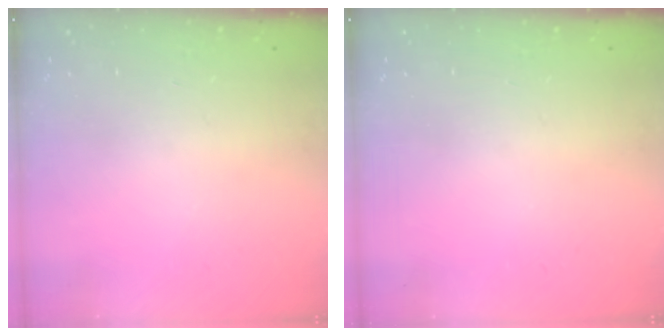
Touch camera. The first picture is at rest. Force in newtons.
{"total": 0.0}